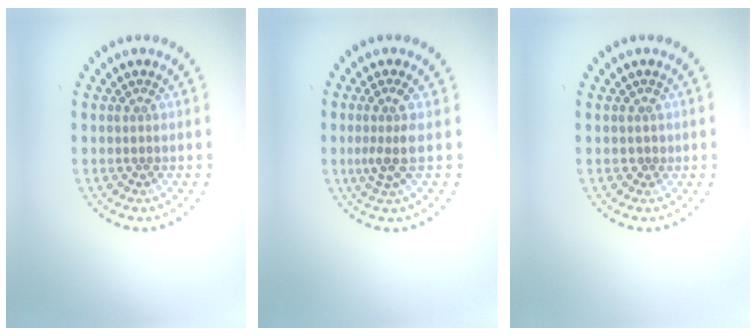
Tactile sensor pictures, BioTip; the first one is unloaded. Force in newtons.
{"total": 2.4, "press": 1.8, "slide": 1.6}
{"total": 0.6, "press": 0.3, "slide": 0.5}